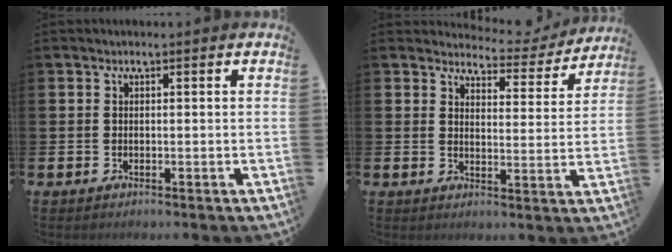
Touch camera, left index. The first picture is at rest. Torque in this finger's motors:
{"motor_torque": [0.89, -1.25, 0.27, 0.00]}